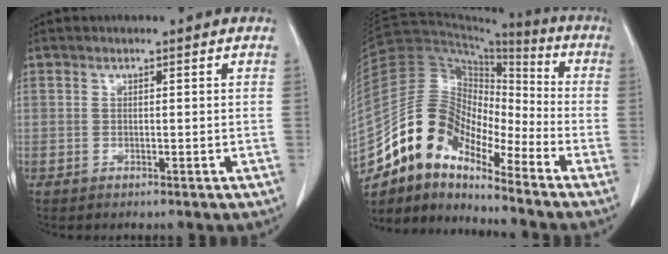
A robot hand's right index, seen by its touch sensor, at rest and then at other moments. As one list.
[{"total": 15.0, "force": [-10.9, 6.3, 8.1], "torque": [-0.154, 0.061, -0.202]}]